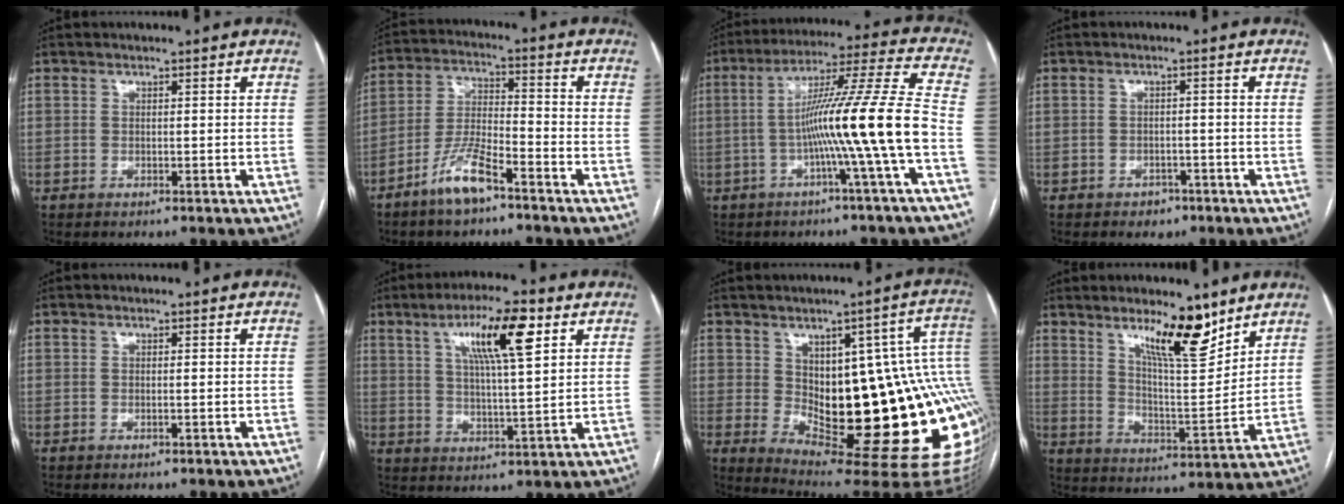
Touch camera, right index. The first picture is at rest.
{"total": 8.2, "force": [-5.7, 1.6, 5.7], "torque": [-0.123, -0.006, -0.113]}
{"total": 14.6, "force": [-3.5, -2.6, 13.9], "torque": [-0.229, 0.013, -0.066]}
{"total": 2.5, "force": [-1.7, 1.8, 0.7], "torque": [-0.010, 0.006, -0.019]}
{"total": 0.0}
{"total": 11.4, "force": [5.2, 1.6, 10.0], "torque": [-0.175, 0.010, 0.086]}
{"total": 26.4, "force": [-1.9, 8.1, 25.1], "torque": [-0.223, 0.017, -0.005]}
{"total": 11.7, "force": [8.1, 2.3, 8.1], "torque": [-0.133, -0.013, 0.140]}